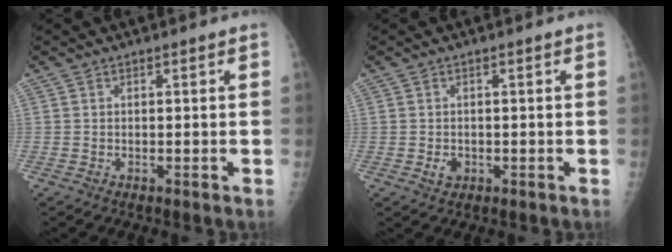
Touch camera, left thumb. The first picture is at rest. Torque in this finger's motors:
{"motor_torque": [0.26, 0.47, 0.09, -0.18, 0.01]}